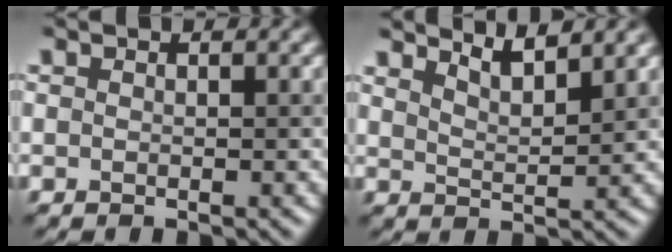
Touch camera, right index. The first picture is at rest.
{"total": 3.3, "force": [2.9, 0.5, 1.3], "torque": [-0.008, 0.014, 0.046]}